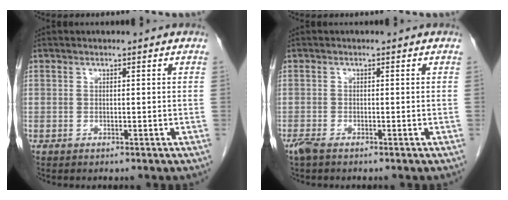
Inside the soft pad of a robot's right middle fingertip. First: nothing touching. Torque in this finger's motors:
{"motor_torque": [0.36, -0.19, 0.02, 0.02]}